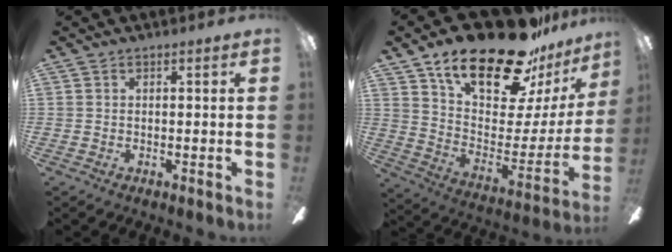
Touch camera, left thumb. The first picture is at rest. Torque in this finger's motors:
{"motor_torque": [0.54, 0.53, 1.70, -1.07, 0.12]}